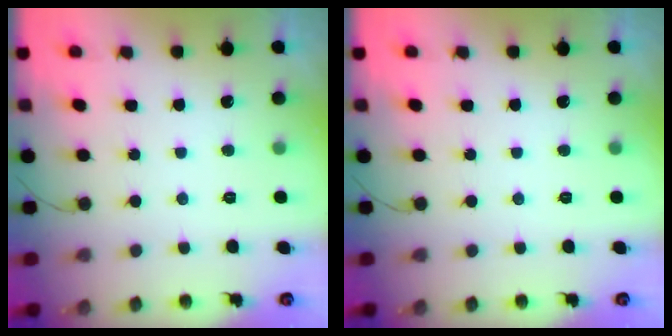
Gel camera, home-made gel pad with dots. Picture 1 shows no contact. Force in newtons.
{"total": 0.0}